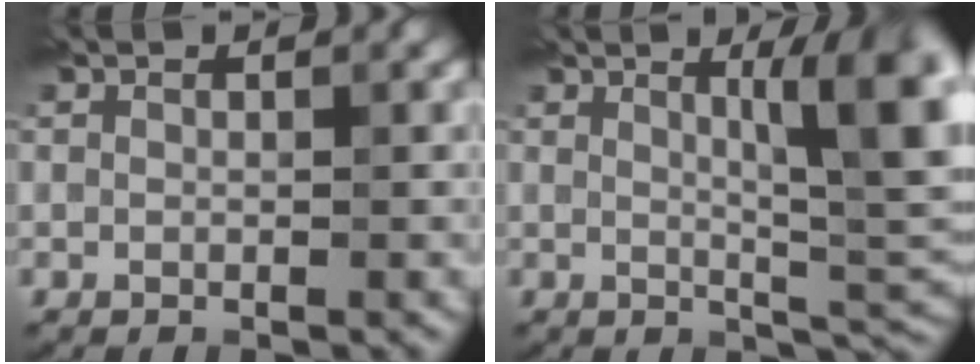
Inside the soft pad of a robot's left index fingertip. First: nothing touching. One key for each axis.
{"total": 8.5, "fx": 2.4, "fy": 2.0, "fz": 7.9, "tx": -0.097, "ty": 0.008, "tz": 0.040}